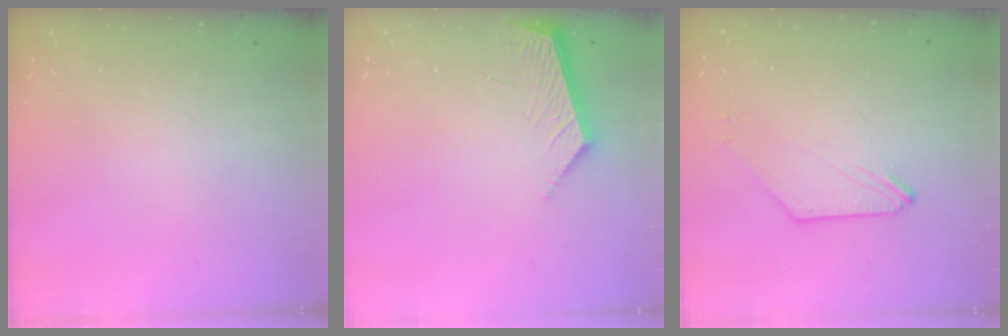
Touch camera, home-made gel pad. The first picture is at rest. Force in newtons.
{"total": 4.3, "press": 4.3, "slide": 0.4}
{"total": 0.0}